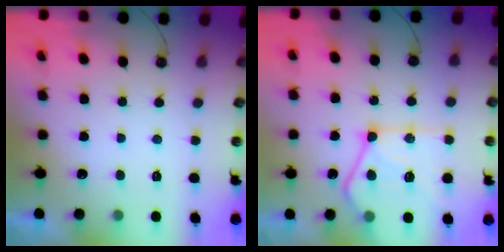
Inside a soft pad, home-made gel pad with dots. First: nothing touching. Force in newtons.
{"total": 17.9, "press": 17.8, "slide": 1.9}